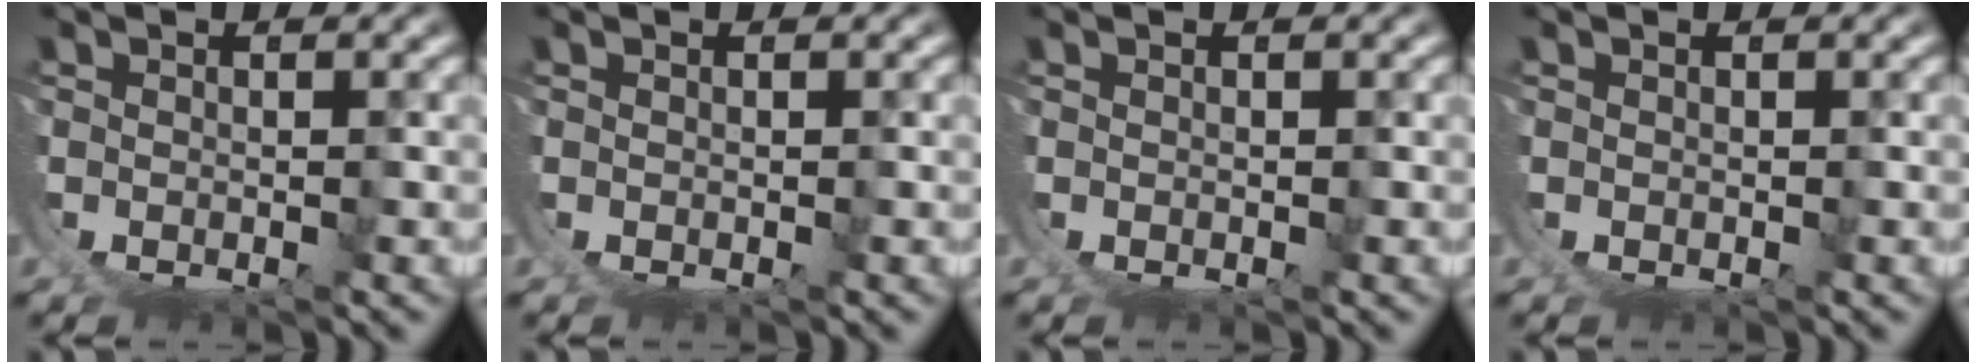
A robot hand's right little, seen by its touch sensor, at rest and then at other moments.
{"total": 0.0}
{"total": 0.0}
{"total": 0.0}